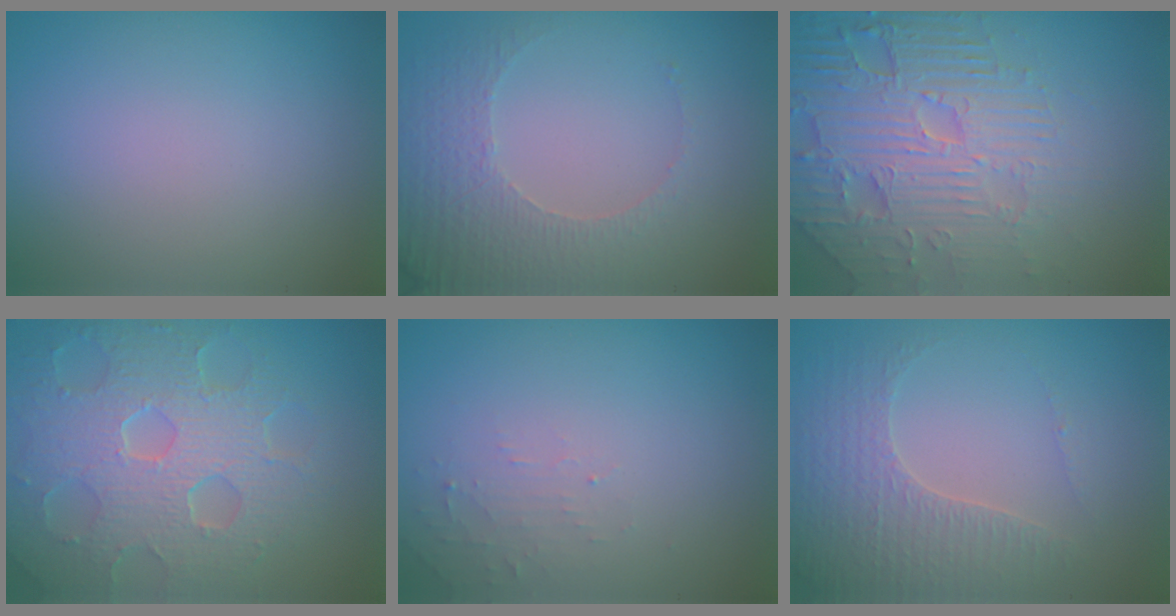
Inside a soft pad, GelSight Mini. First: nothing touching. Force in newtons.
{"total": 4.8, "press": 3.5, "slide": 3.4}
{"total": 8.3, "press": 6.1, "slide": 5.7}
{"total": 8.5, "press": 5.9, "slide": 6.1}
{"total": 1.2, "press": 1.2, "slide": 0.3}
{"total": 3.4, "press": 3.4, "slide": 0.6}